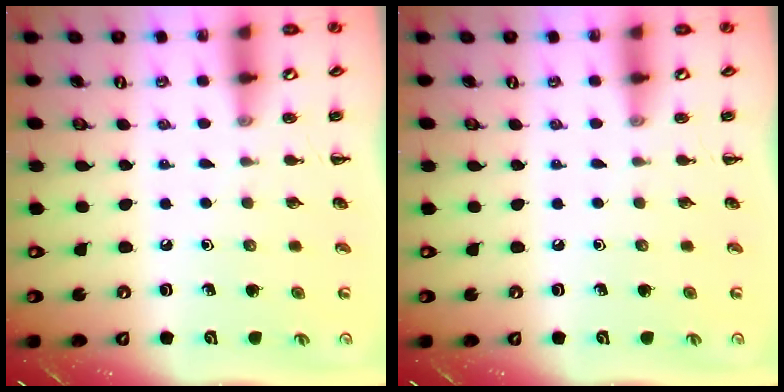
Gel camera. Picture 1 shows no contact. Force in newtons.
{"total": 0.0}